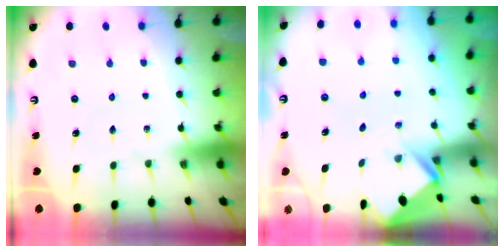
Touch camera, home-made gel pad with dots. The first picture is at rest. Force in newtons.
{"total": 2.8, "press": 2.8, "slide": 0.2}